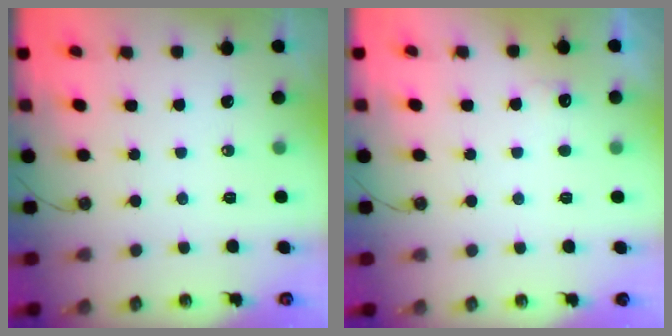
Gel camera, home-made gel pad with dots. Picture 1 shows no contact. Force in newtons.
{"total": 5.2, "press": 5.0, "slide": 1.1}